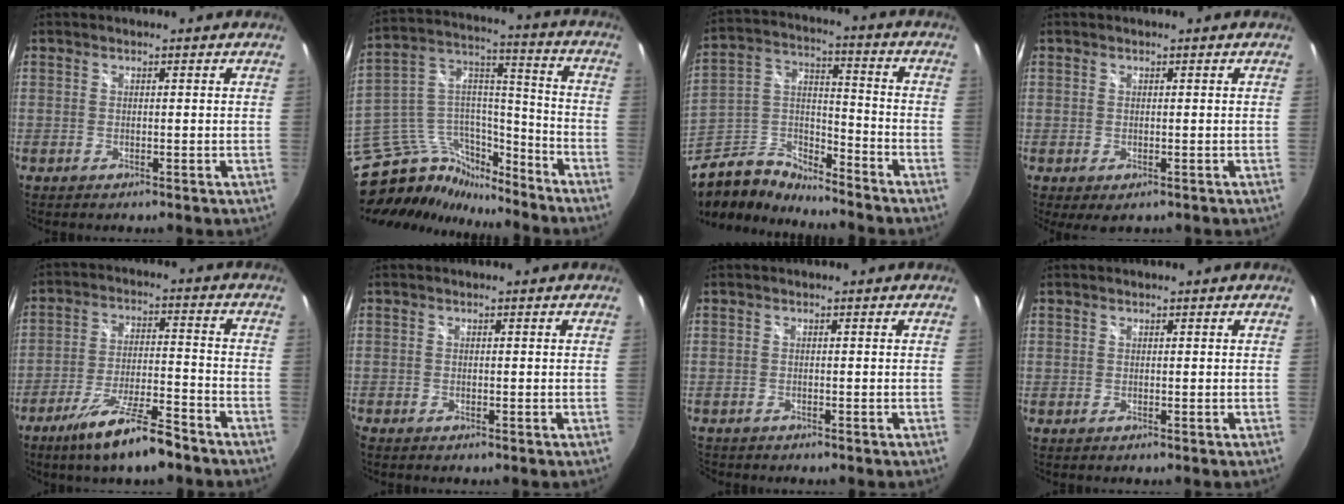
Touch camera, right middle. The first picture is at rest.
{"total": 19.4, "force": [-15.6, 8.1, 8.1], "torque": [-0.169, 0.034, -0.258]}
{"total": 13.2, "force": [-10.5, 6.1, 5.1], "torque": [-0.126, 0.015, -0.206]}
{"total": 1.3, "force": [-0.3, 1.0, 0.8], "torque": [-0.013, -0.006, -0.001]}
{"total": 12.0, "force": [-8.9, 1.8, 7.8], "torque": [-0.159, -0.014, -0.150]}
{"total": 0.6, "force": [-0.6, 0.3, 0.0], "torque": [-0.003, -0.003, -0.015]}
{"total": 1.7, "force": [-1.4, 0.9, -0.2], "torque": [-0.003, 0.001, -0.028]}
{"total": 0.0}